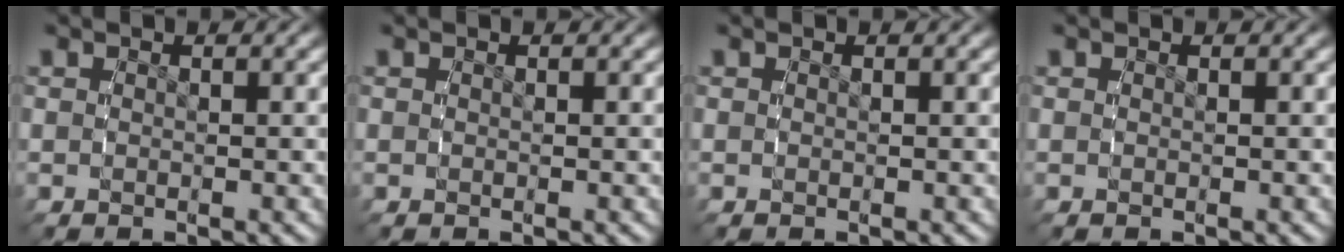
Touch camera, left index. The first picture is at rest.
{"total": 0.0}
{"total": 0.0}
{"total": 0.0}